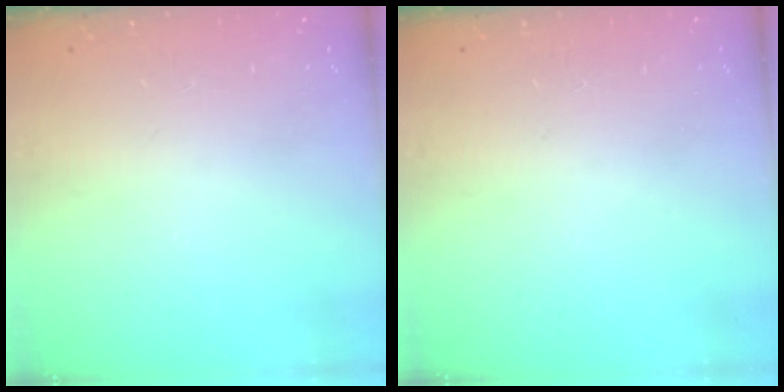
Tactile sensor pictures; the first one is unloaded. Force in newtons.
{"total": 0.0}